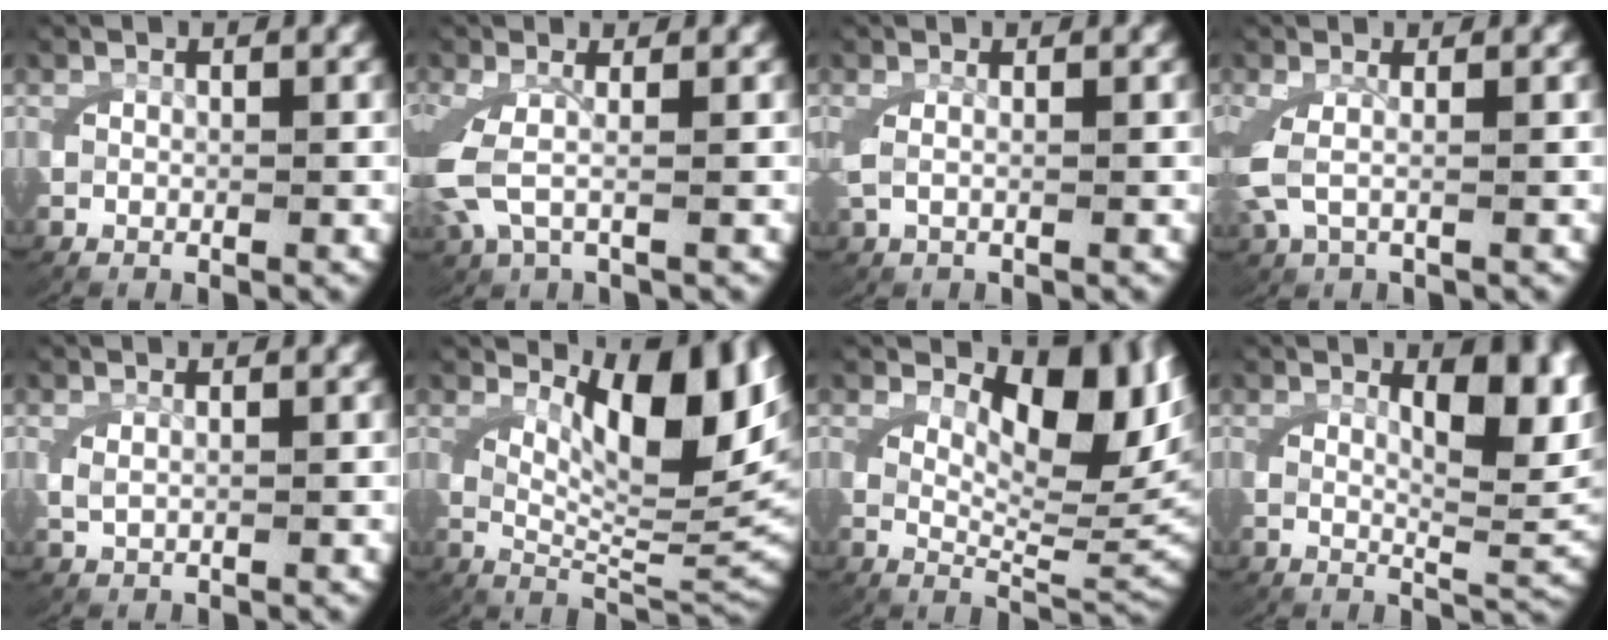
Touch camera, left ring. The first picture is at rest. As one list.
[{"total": 3.4, "force": [-0.1, 1.9, 2.8], "torque": [-0.095, -0.018, 0.009]}, {"total": 1.4, "force": [0.3, 0.4, 1.3], "torque": [-0.043, -0.005, 0.010]}, {"total": 2.6, "force": [0.1, 1.2, 2.3], "torque": [-0.075, -0.012, 0.011]}, {"total": 1.2, "force": [0.6, 0.3, 0.9], "torque": [-0.023, -0.001, 0.017]}, {"total": 11.9, "force": [4.5, 4.6, 10.0], "torque": [-0.126, 0.006, 0.070]}, {"total": 9.3, "force": [3.5, 3.8, 7.7], "torque": [-0.096, -0.008, 0.058]}, {"total": 6.9, "force": [2.9, 1.9, 6.0], "torque": [-0.071, 0.000, 0.043]}]